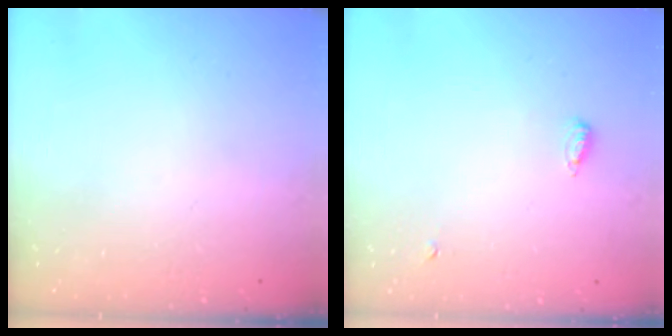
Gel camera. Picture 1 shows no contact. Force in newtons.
{"total": 8.9, "press": 6.0, "slide": 6.5}